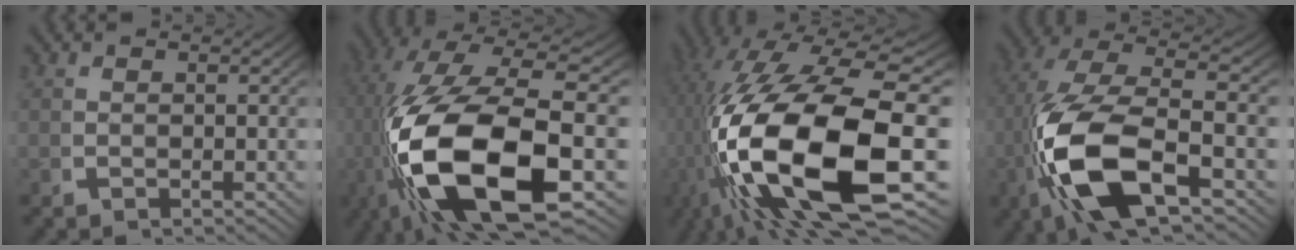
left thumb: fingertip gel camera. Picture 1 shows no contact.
{"total": 20.2, "force": [-2.5, 10.2, 17.2], "torque": [-0.404, -0.059, 0.005]}
{"total": 25.3, "force": [-1.7, 13.1, 21.6], "torque": [-0.459, -0.071, 0.028]}
{"total": 14.3, "force": [-1.6, 7.5, 12.1], "torque": [-0.301, -0.041, 0.003]}